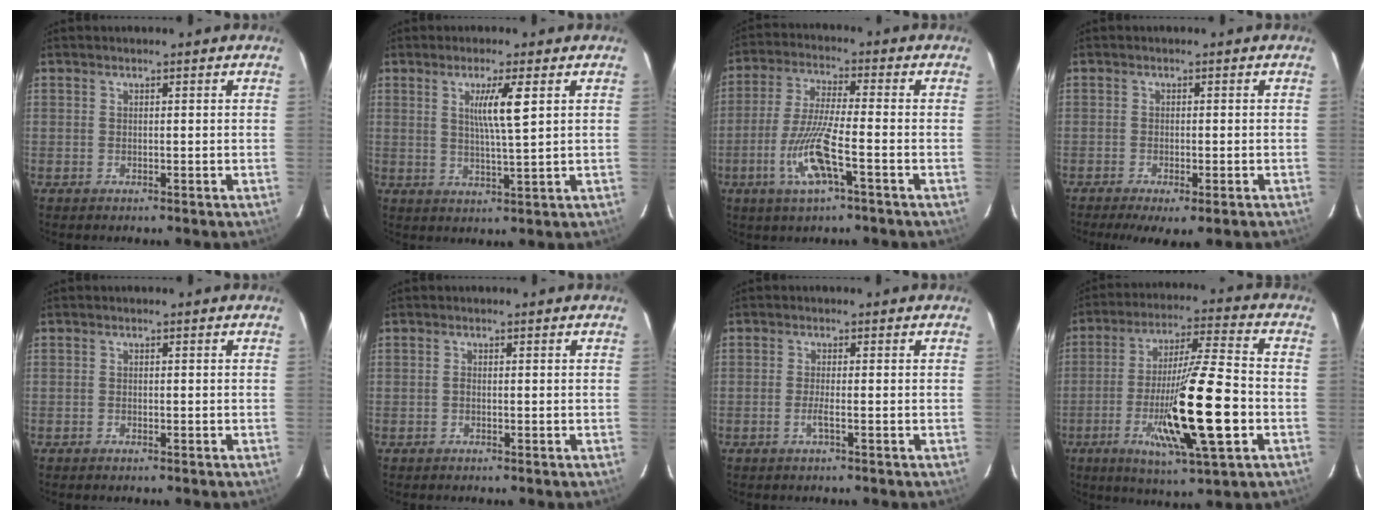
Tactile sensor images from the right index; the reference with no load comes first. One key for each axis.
{"total": 6.1, "fx": 1.9, "fy": -0.1, "fz": 5.8, "tx": -0.105, "ty": -0.005, "tz": 0.035}
{"total": 10.3, "fx": -4.1, "fy": 1.0, "fz": 9.4, "tx": -0.194, "ty": -0.010, "tz": -0.079}
{"total": 7.3, "fx": -4.8, "fy": 2.2, "fz": 5.1, "tx": -0.080, "ty": -0.015, "tz": -0.071}
{"total": 0.9, "fx": -0.6, "fy": 0.5, "fz": 0.5, "tx": -0.015, "ty": 0.000, "tz": -0.006}
{"total": 0.6, "fx": -0.2, "fy": 0.4, "fz": 0.5, "tx": -0.011, "ty": 0.002, "tz": -0.006}
{"total": 5.1, "fx": -1.9, "fy": 0.4, "fz": 4.8, "tx": -0.100, "ty": -0.008, "tz": -0.037}
{"total": 18.8, "fx": -4.9, "fy": 1.5, "fz": 18.1, "tx": -0.329, "ty": -0.015, "tz": -0.079}